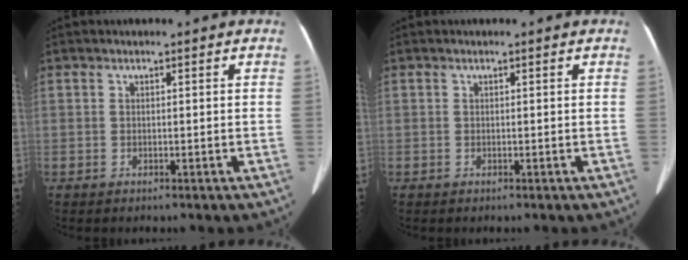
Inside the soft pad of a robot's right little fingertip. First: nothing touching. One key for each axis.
{"total": 0.0}